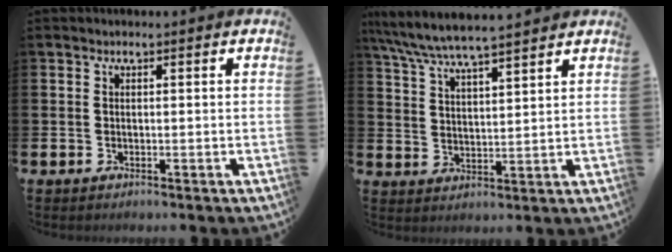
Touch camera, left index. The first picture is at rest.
{"total": 6.6, "force": [6.3, 0.3, 2.0], "torque": [-0.063, -0.033, 0.111]}